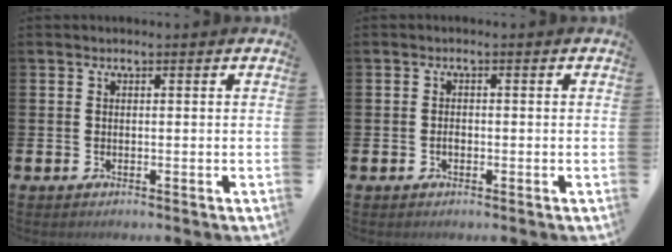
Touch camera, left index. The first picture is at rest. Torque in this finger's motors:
{"motor_torque": [0.03, 0.03, 0.00, 0.02]}